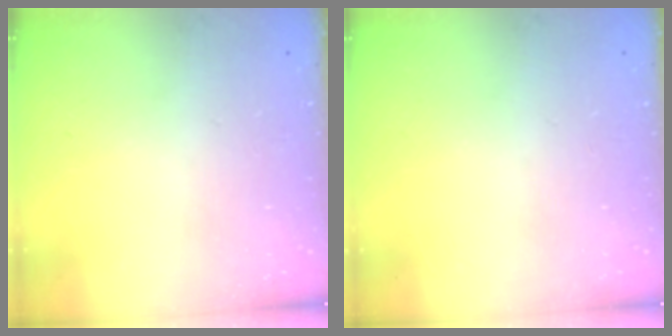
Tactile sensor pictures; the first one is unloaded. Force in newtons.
{"total": 0.0}